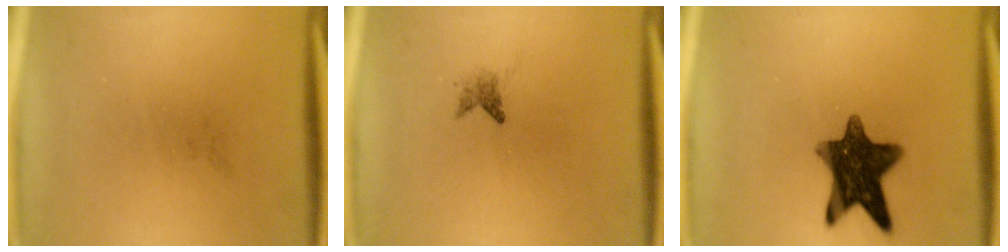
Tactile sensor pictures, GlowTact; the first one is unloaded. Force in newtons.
{"total": 1.2}
{"total": 11.9}